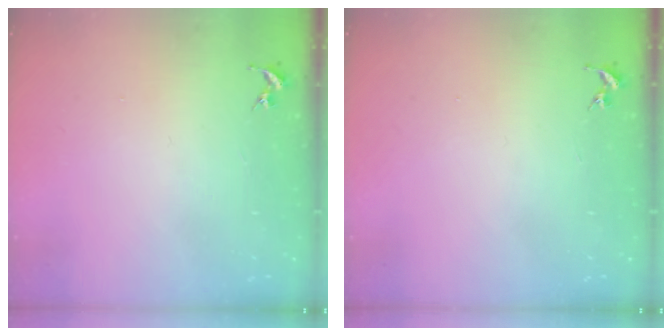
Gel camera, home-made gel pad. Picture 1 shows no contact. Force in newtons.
{"total": 0.0}